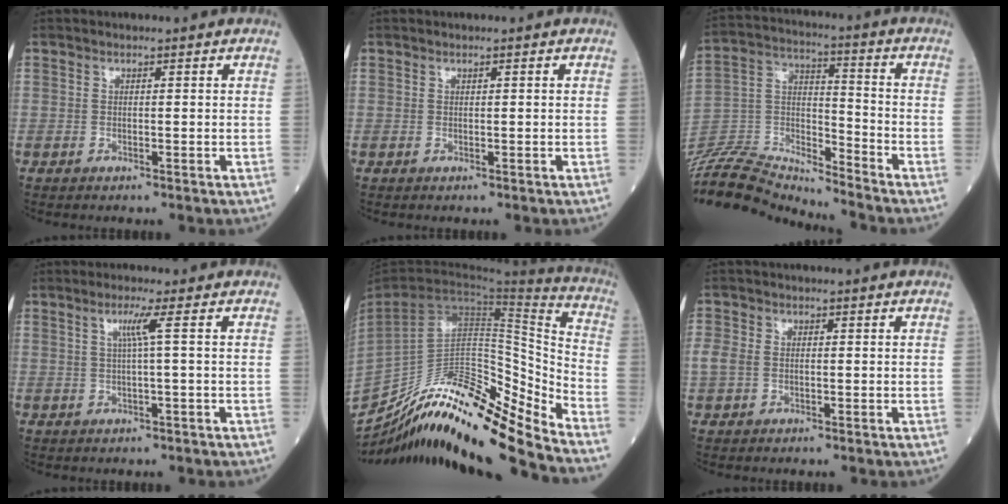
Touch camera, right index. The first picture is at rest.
{"total": 0.0}
{"total": 16.8, "force": [-16.6, 0.7, 2.4], "torque": [-0.048, 0.040, -0.302]}
{"total": 2.6, "force": [0.6, -0.9, 2.3], "torque": [-0.049, -0.001, 0.015]}
{"total": 22.3, "force": [-19.2, 1.2, 11.3], "torque": [-0.205, 0.013, -0.326]}
{"total": 2.9, "force": [-0.1, 2.2, 1.8], "torque": [-0.062, 0.012, -0.001]}